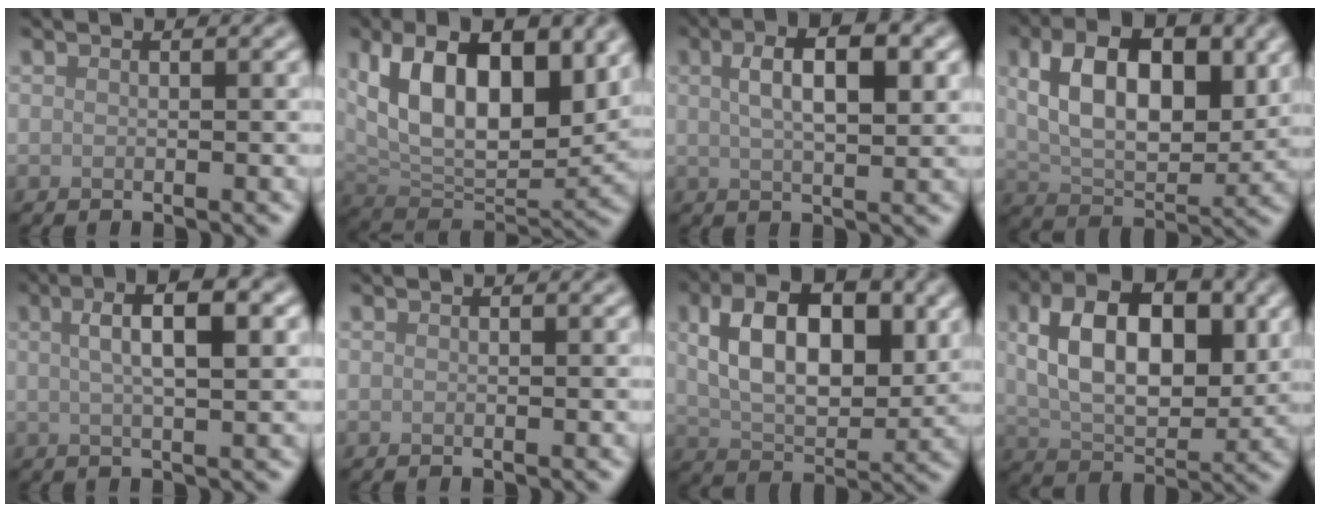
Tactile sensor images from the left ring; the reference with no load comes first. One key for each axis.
{"total": 13.2, "fx": 4.5, "fy": 6.8, "fz": 10.4, "tx": -0.168, "ty": 0.003, "tz": 0.079}
{"total": 6.0, "fx": 1.8, "fy": 2.1, "fz": 5.3, "tx": -0.084, "ty": 0.007, "tz": 0.028}
{"total": 9.7, "fx": 2.4, "fy": 5.5, "fz": 7.6, "tx": -0.131, "ty": 0.005, "tz": 0.041}
{"total": 5.4, "fx": 1.6, "fy": 1.4, "fz": 4.9, "tx": -0.071, "ty": 0.012, "tz": 0.023}
{"total": 0.0}
{"total": 9.6, "fx": 2.2, "fy": 5.5, "fz": 7.6, "tx": -0.126, "ty": 0.007, "tz": 0.036}
{"total": 9.9, "fx": 2.1, "fy": 5.8, "fz": 7.7, "tx": -0.126, "ty": 0.007, "tz": 0.035}